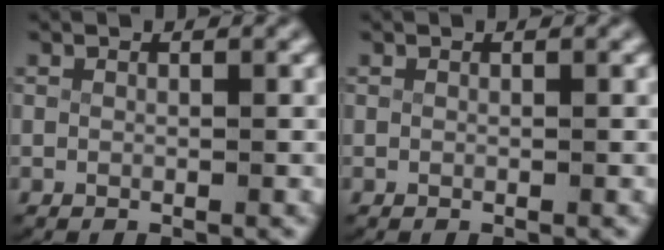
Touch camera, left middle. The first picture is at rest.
{"total": 0.0}